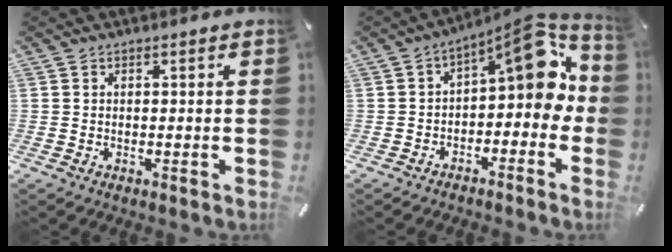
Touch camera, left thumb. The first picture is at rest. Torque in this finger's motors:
{"motor_torque": [0.28, 0.72, 0.93, 0.52, 0.17]}